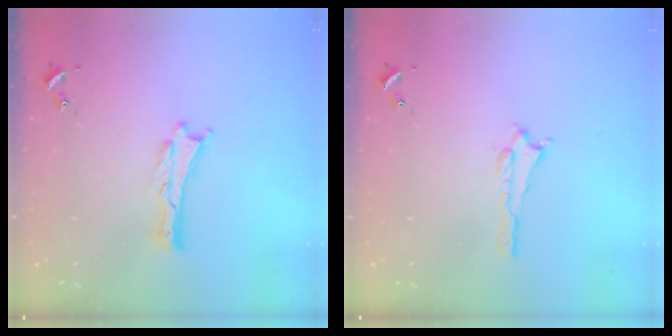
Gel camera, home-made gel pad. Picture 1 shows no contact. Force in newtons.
{"total": 0.6, "press": 0.5, "slide": 0.2}